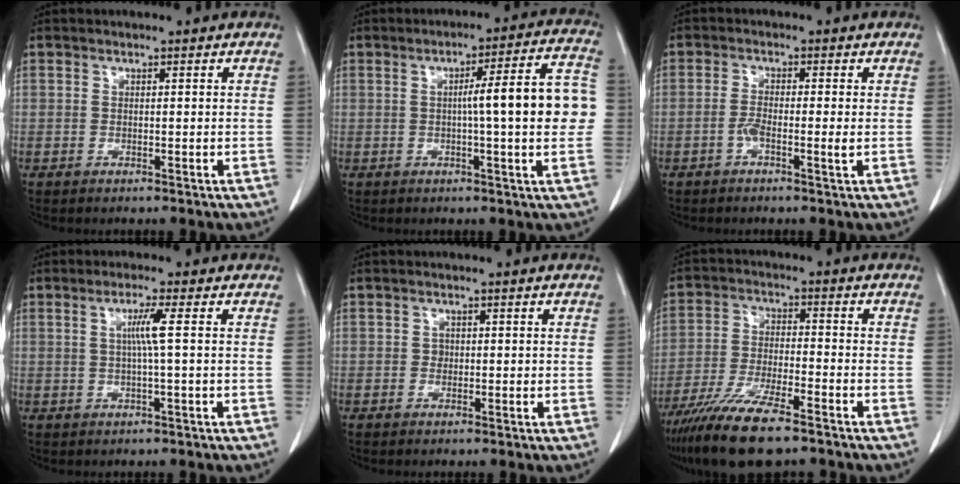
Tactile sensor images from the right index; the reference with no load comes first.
{"total": 12.2, "force": [-0.1, 0.4, 12.2], "torque": [-0.158, 0.024, -0.006]}
{"total": 2.9, "force": [-0.9, 0.2, 2.8], "torque": [-0.053, -0.001, -0.019]}
{"total": 3.4, "force": [0.4, -0.8, 3.3], "torque": [-0.064, 0.000, 0.007]}
{"total": 1.1, "force": [0.0, 1.0, 0.4], "torque": [-0.005, 0.003, 0.000]}
{"total": 12.2, "force": [-9.0, 2.0, 8.0], "torque": [-0.152, -0.030, -0.160]}